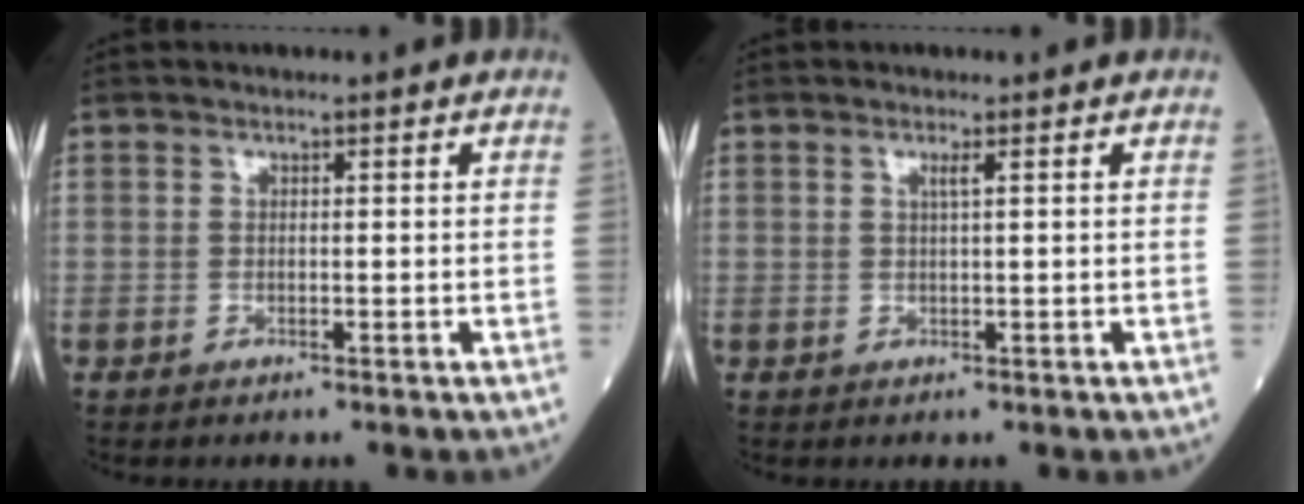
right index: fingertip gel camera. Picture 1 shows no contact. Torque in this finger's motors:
{"motor_torque": [0.26, 0.14, 0.04, 0.04]}